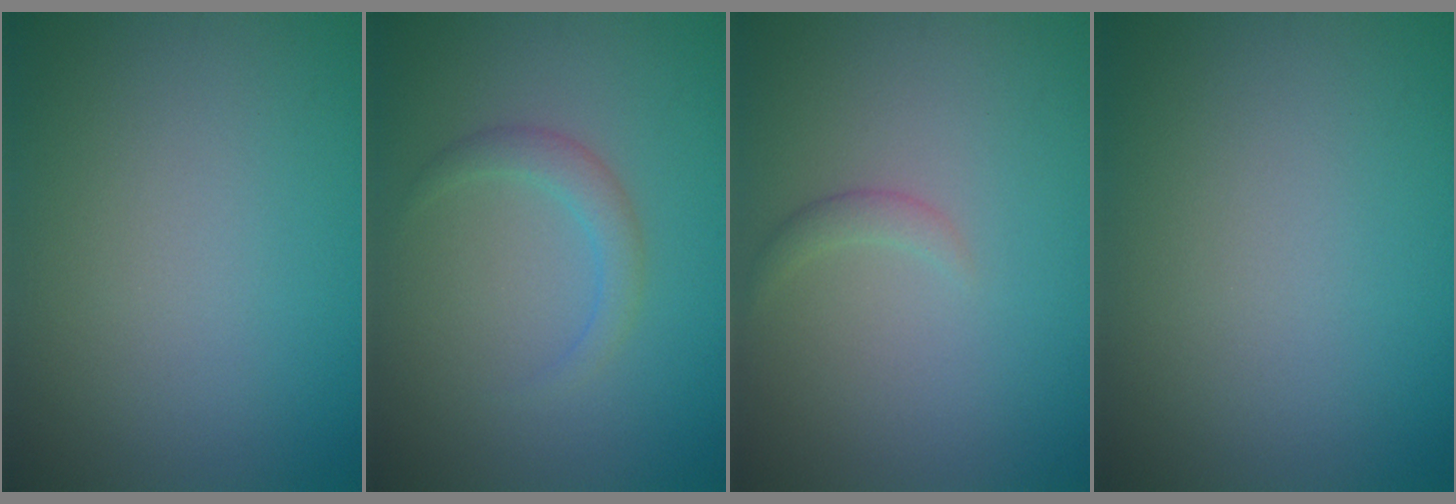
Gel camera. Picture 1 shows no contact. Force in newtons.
{"total": 1.8, "press": 1.8, "slide": 0.2}
{"total": 1.0, "press": 1.0, "slide": 0.1}
{"total": 0.0}